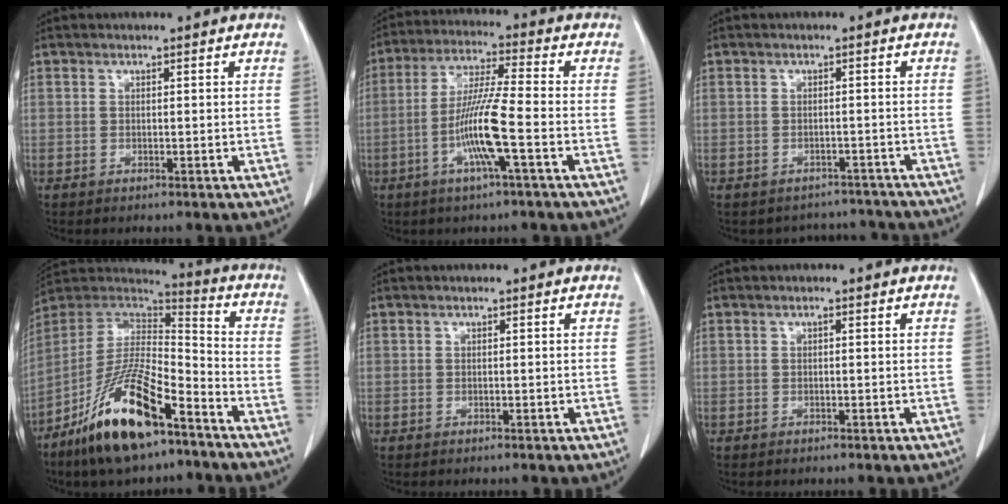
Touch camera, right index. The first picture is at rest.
{"total": 10.0, "force": [-3.1, -0.3, 9.5], "torque": [-0.186, -0.005, -0.063]}
{"total": 5.1, "force": [-4.5, 2.1, -1.0], "torque": [0.018, 0.027, -0.051]}
{"total": 18.4, "force": [-11.6, 4.6, 13.5], "torque": [-0.271, -0.013, -0.212]}
{"total": 0.0}
{"total": 0.0}